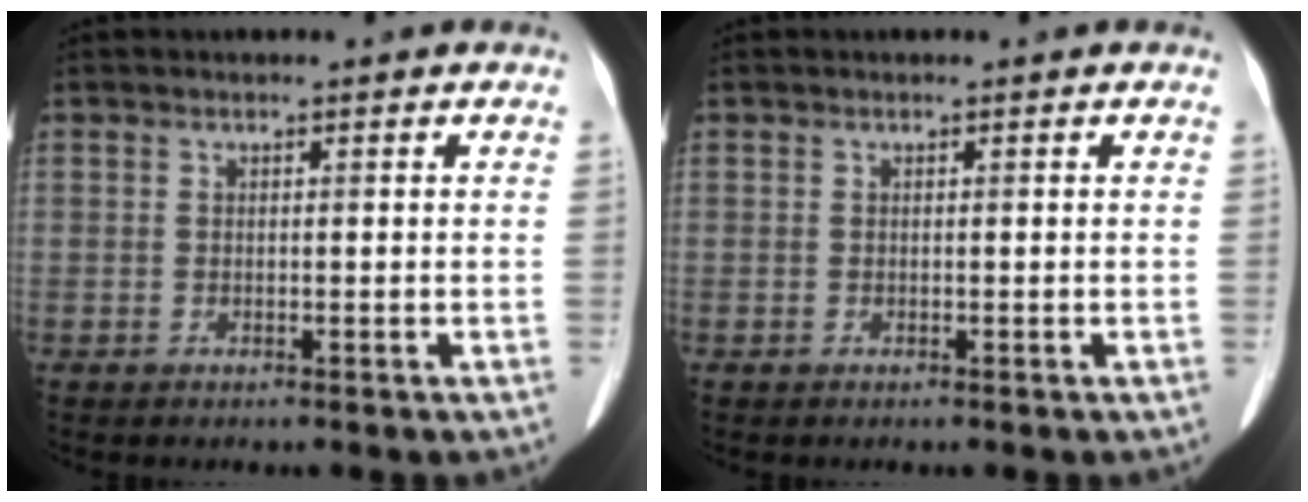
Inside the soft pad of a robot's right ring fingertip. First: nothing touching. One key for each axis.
{"total": 0.0}